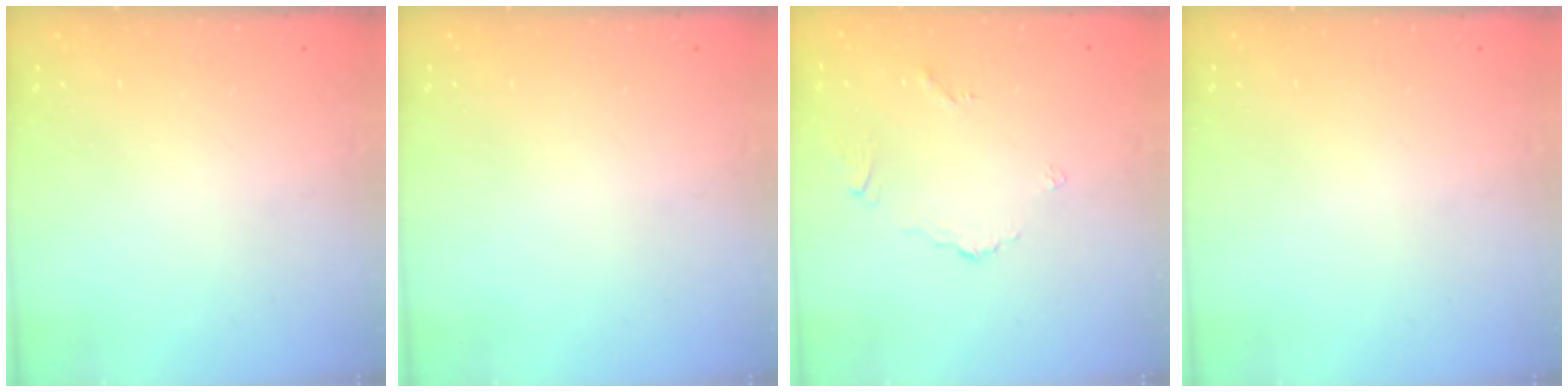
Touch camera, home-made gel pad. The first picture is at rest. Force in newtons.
{"total": 0.0}
{"total": 2.7, "press": 2.6, "slide": 0.6}
{"total": 0.0}